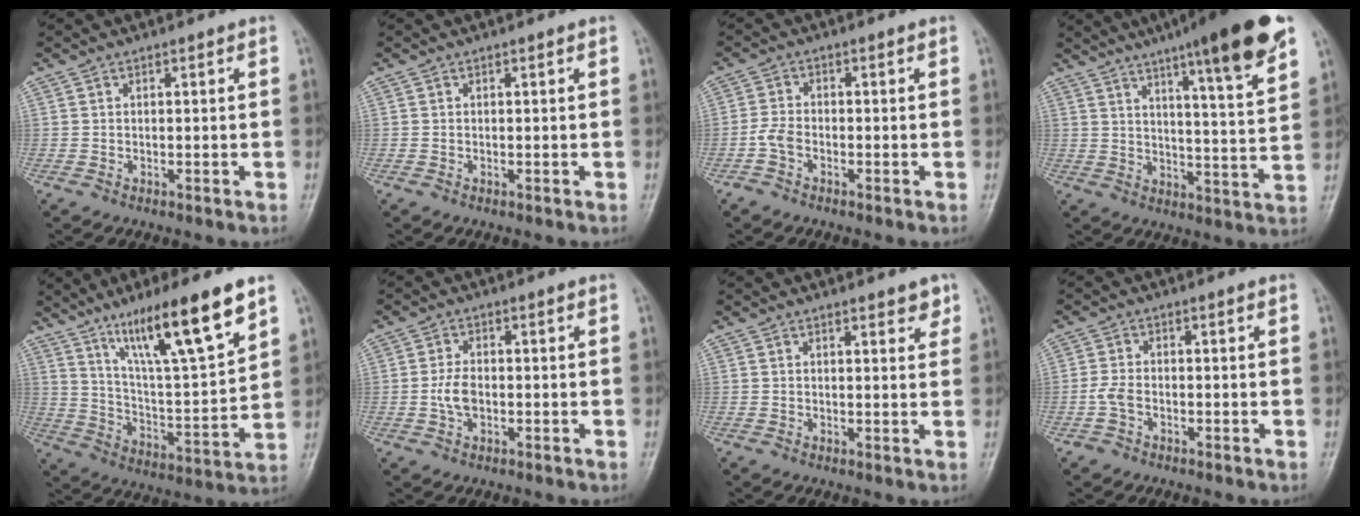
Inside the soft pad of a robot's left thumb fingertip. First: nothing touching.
{"total": 0.0}
{"total": 2.8, "force": [-1.5, 1.7, 1.7], "torque": [-0.037, 0.007, -0.035]}
{"total": 18.5, "force": [11.8, 2.1, 14.1], "torque": [-0.187, -0.048, 0.164]}
{"total": 18.9, "force": [11.8, 2.6, 14.5], "torque": [-0.228, -0.053, 0.208]}
{"total": 3.5, "force": [-0.7, 2.2, 2.7], "torque": [-0.053, 0.005, -0.016]}
{"total": 2.7, "force": [1.9, 1.0, 1.6], "torque": [-0.008, -0.010, 0.022]}
{"total": 2.7, "force": [-1.2, 1.8, 1.7], "torque": [-0.035, 0.007, -0.025]}